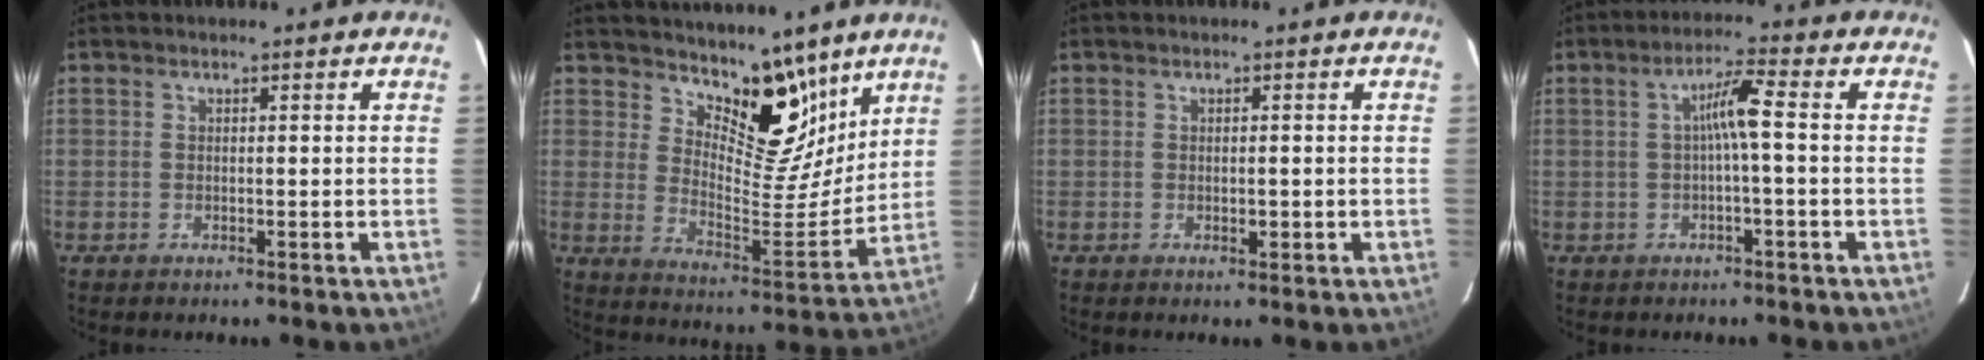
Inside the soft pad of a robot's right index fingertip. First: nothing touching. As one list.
[{"total": 11.9, "force": [9.0, 4.6, 6.4], "torque": [-0.088, -0.013, 0.153]}, {"total": 1.0, "force": [-0.2, 0.5, 0.9], "torque": [-0.014, 0.000, 0.000]}, {"total": 4.6, "force": [0.1, 0.2, 4.6], "torque": [-0.079, 0.016, 0.002]}]